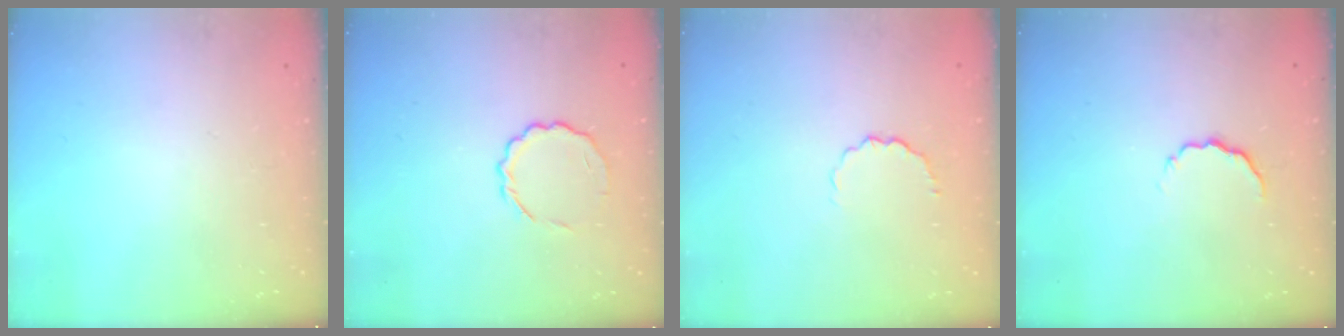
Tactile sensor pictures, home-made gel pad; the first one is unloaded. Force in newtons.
{"total": 6.2, "press": 6.0, "slide": 1.5}
{"total": 3.7, "press": 3.5, "slide": 1.2}
{"total": 4.4, "press": 4.3, "slide": 1.0}